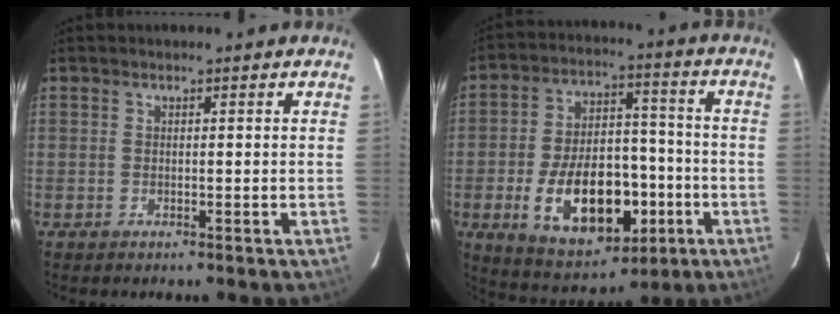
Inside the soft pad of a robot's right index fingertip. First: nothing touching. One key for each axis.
{"total": 20.6, "fx": -6.7, "fy": 11.4, "fz": 15.8, "tx": -0.305, "ty": 0.013, "tz": -0.085}